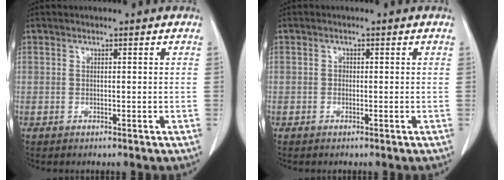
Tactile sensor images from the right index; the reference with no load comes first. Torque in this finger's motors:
{"motor_torque": [0.06, -0.06, 0.00, 0.00]}